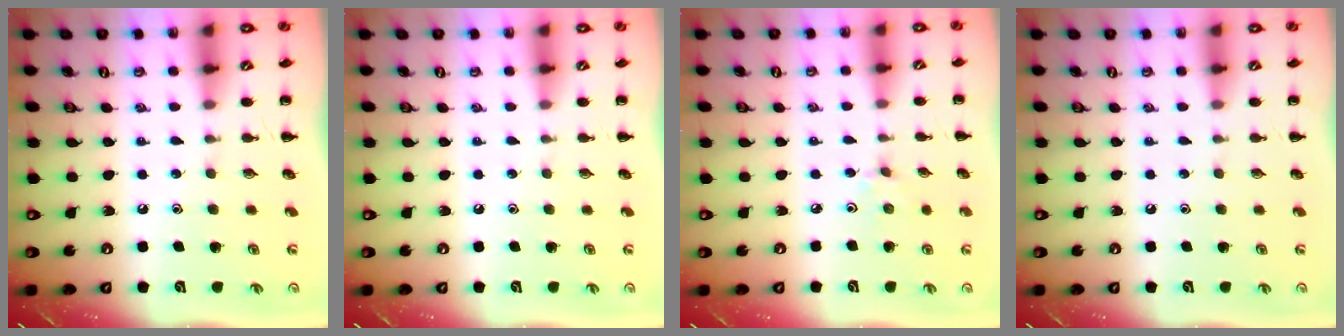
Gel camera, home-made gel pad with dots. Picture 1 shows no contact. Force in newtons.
{"total": 0.0}
{"total": 1.9, "press": 1.8, "slide": 0.7}
{"total": 0.0}